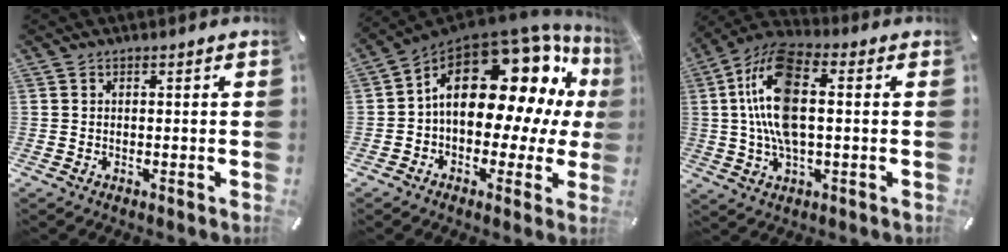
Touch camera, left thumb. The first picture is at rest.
{"total": 21.7, "force": [6.8, 12.7, 16.2], "torque": [-0.250, -0.052, 0.115]}
{"total": 15.1, "force": [1.4, 7.3, 13.1], "torque": [-0.283, -0.003, 0.021]}